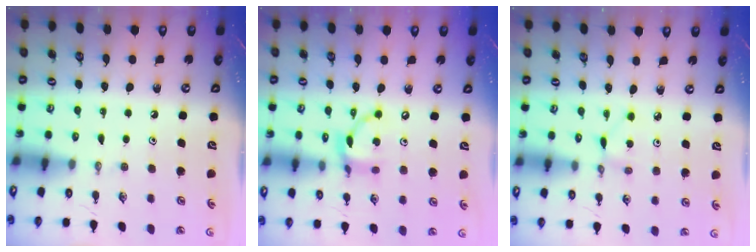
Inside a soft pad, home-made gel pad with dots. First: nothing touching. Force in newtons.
{"total": 11.7, "press": 11.7, "slide": 0.9}
{"total": 1.9, "press": 1.9, "slide": 0.2}